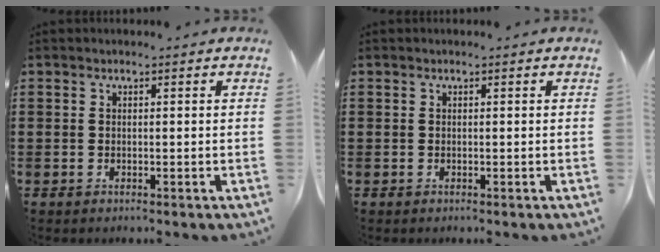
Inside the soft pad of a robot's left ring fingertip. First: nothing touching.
{"total": 0.0}